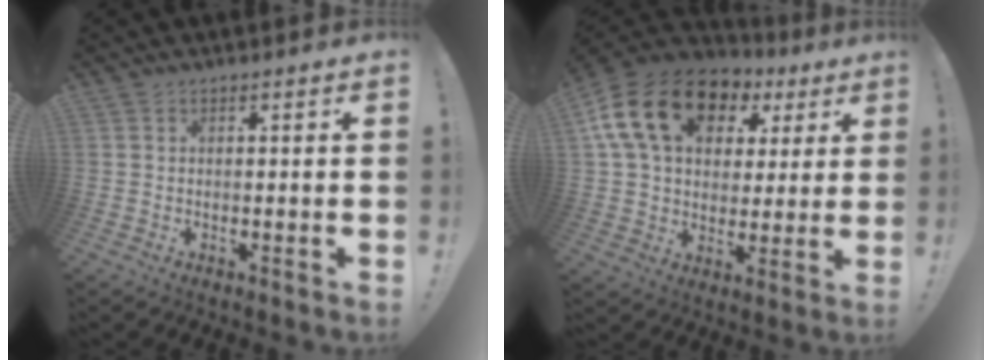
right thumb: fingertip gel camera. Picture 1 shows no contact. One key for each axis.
{"total": 20.7, "fx": 8.3, "fy": 13.9, "fz": 12.9, "tx": -0.216, "ty": -0.021, "tz": 0.154}